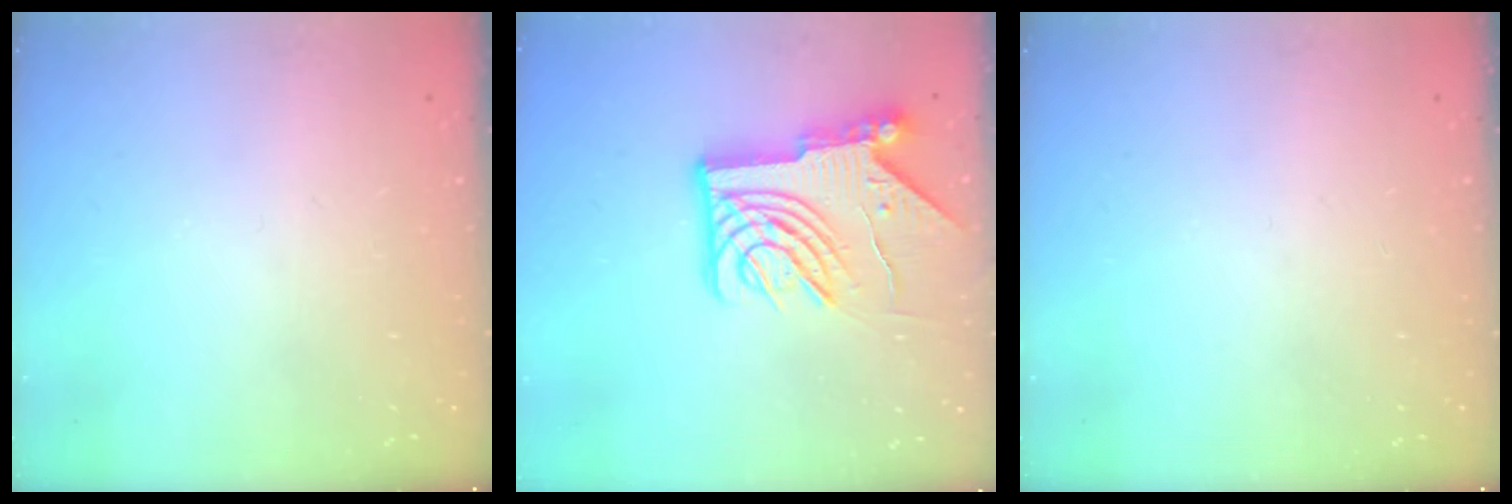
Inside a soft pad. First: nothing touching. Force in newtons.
{"total": 12.2, "press": 12.1, "slide": 1.4}
{"total": 0.0}